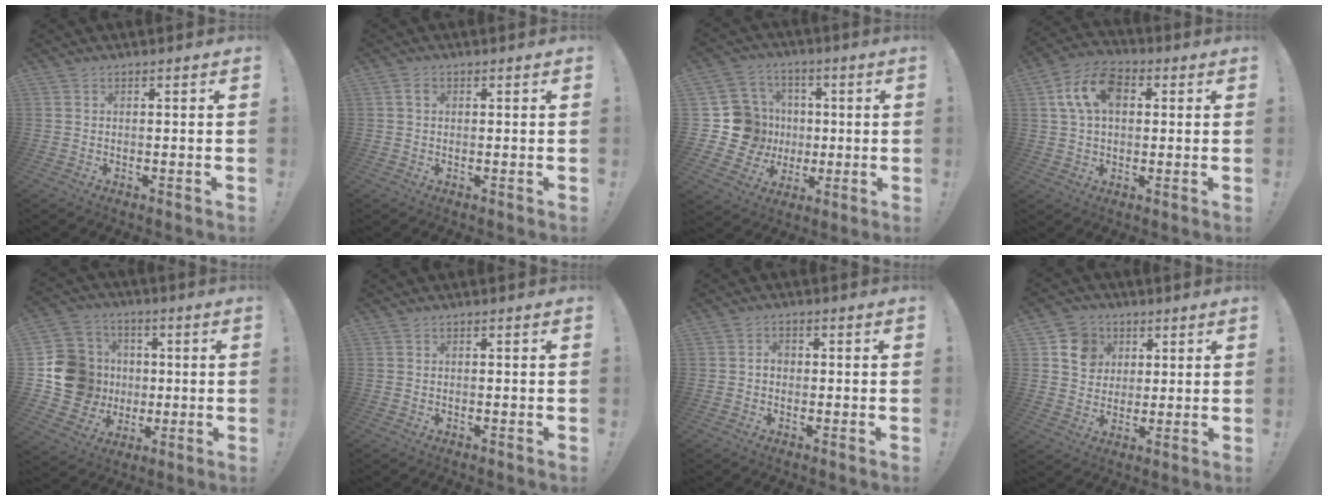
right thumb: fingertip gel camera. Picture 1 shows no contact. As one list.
[{"total": 1.5, "force": [0.6, 0.8, 1.2], "torque": [-0.021, 0.002, 0.010]}, {"total": 16.8, "force": [-0.5, 15.5, 6.4], "torque": [-0.104, 0.014, 0.022]}, {"total": 12.7, "force": [3.6, 8.5, 8.7], "torque": [-0.152, 0.011, 0.071]}, {"total": 18.7, "force": [-0.1, 17.1, 7.6], "torque": [-0.132, 0.011, 0.031]}, {"total": 0.0}, {"total": 2.3, "force": [-0.5, 1.8, 1.3], "torque": [-0.018, 0.005, -0.012]}, {"total": 9.8, "force": [3.5, 8.8, 2.5], "torque": [-0.037, -0.015, 0.075]}]